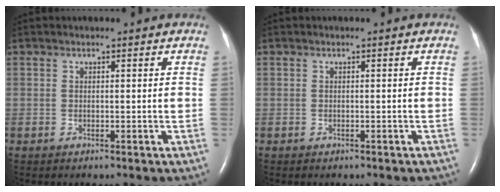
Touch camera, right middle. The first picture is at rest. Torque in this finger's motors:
{"motor_torque": [0.13, -0.09, -0.02, -0.01]}